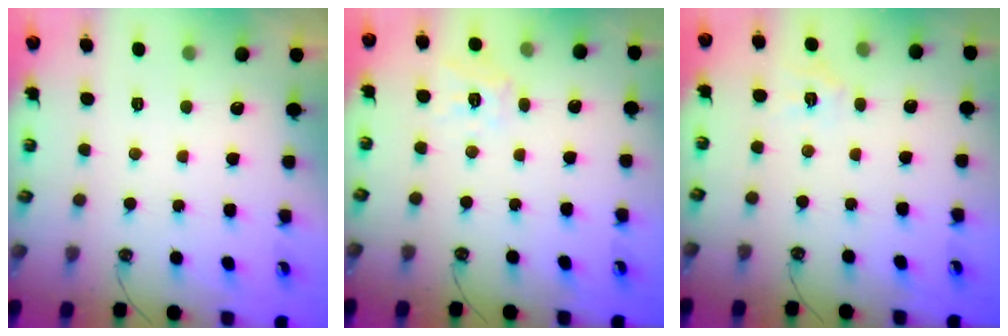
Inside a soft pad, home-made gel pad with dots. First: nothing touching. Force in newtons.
{"total": 10.3, "press": 10.3, "slide": 1.0}
{"total": 4.0, "press": 4.0, "slide": 0.2}